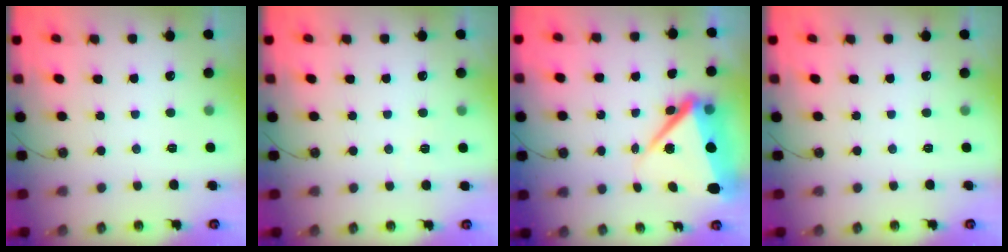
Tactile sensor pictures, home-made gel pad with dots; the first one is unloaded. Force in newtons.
{"total": 2.7, "press": 2.5, "slide": 0.9}
{"total": 11.7, "press": 10.3, "slide": 5.5}
{"total": 0.0}